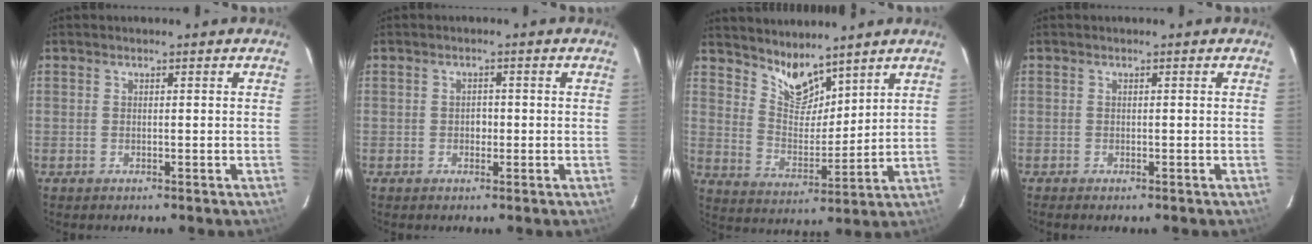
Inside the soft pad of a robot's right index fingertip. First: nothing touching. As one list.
[{"total": 1.5, "force": [-0.4, 1.3, 0.6], "torque": [-0.009, 0.006, -0.005]}, {"total": 8.2, "force": [6.9, 2.9, 3.2], "torque": [-0.050, -0.004, 0.136]}, {"total": 1.0, "force": [-0.8, 0.3, 0.5], "torque": [-0.012, -0.003, -0.013]}]